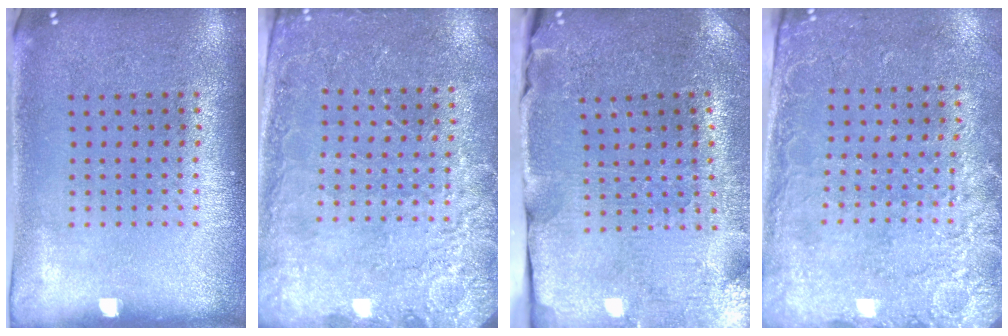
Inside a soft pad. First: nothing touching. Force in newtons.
{"total": 2.5, "press": 2.5, "slide": 0.5}
{"total": 3.7, "press": 3.6, "slide": 0.6}
{"total": 2.6, "press": 2.1, "slide": 1.4}